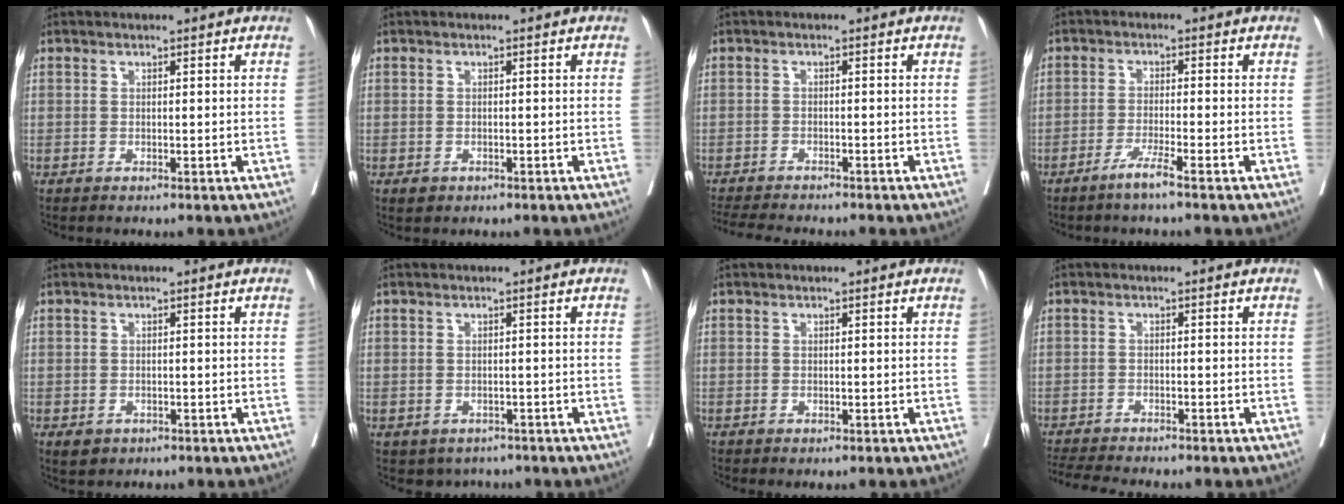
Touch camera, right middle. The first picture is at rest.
{"total": 0.0}
{"total": 8.0, "force": [-7.3, 0.0, 3.3], "torque": [-0.044, -0.011, -0.111]}
{"total": 3.1, "force": [-1.9, -1.5, 2.0], "torque": [-0.038, -0.007, -0.042]}
{"total": 1.2, "force": [-0.7, 0.8, 0.6], "torque": [-0.005, 0.000, -0.003]}
{"total": 2.6, "force": [-2.1, 1.5, 0.4], "torque": [0.006, 0.006, -0.026]}
{"total": 0.7, "force": [0.2, -0.7, 0.0], "torque": [-0.002, -0.001, 0.003]}
{"total": 6.6, "force": [-6.1, -0.4, 2.5], "torque": [-0.037, -0.011, -0.098]}